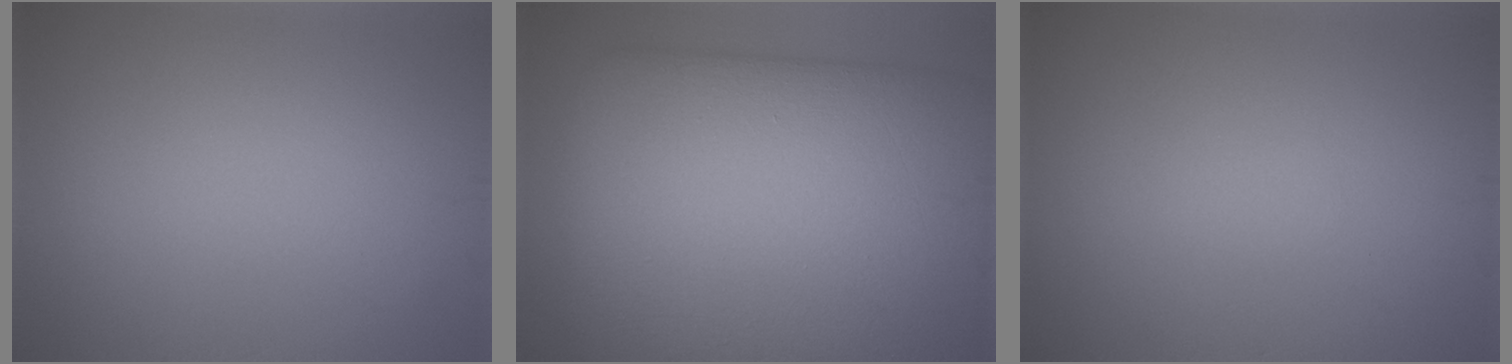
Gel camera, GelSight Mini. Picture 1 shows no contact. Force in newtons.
{"total": 22.9, "press": 22.9, "slide": 0.5}
{"total": 0.6, "press": 0.6, "slide": 0.1}